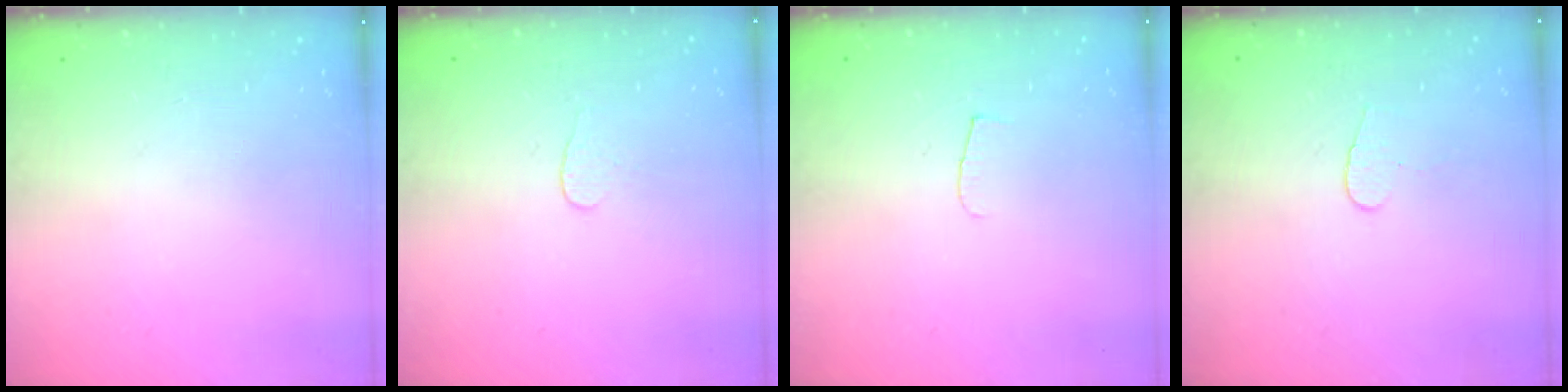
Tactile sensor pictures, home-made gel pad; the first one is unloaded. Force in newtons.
{"total": 2.7, "press": 2.7, "slide": 0.3}
{"total": 3.8, "press": 3.8, "slide": 0.4}
{"total": 3.6, "press": 3.6, "slide": 0.3}